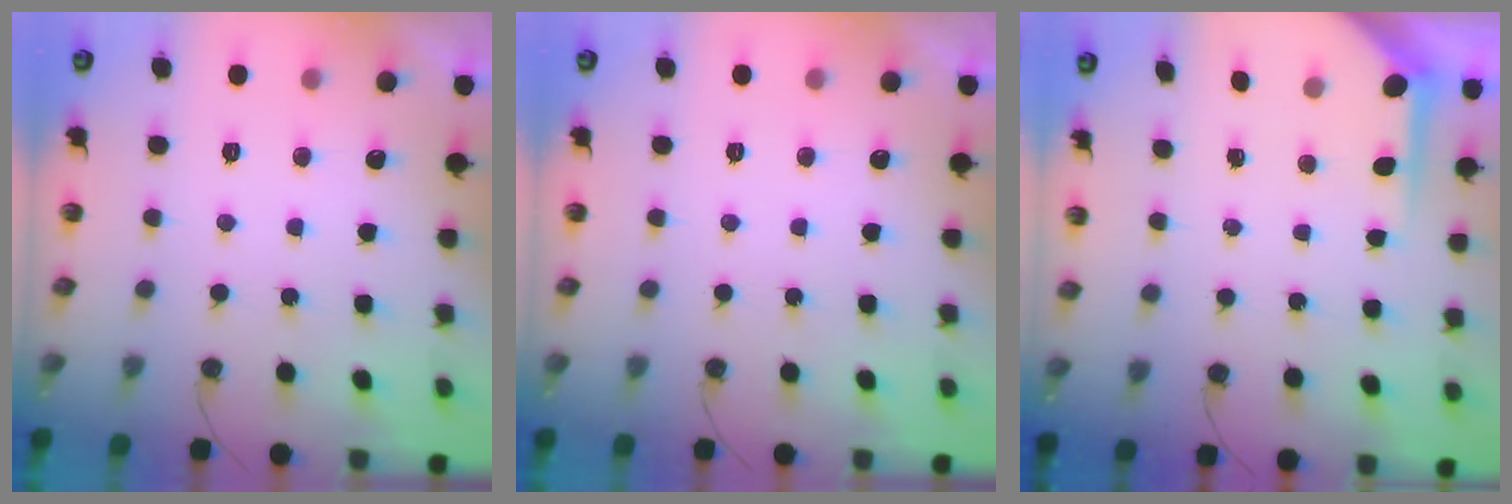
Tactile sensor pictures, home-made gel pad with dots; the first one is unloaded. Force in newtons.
{"total": 0.0}
{"total": 4.9, "press": 4.8, "slide": 0.2}